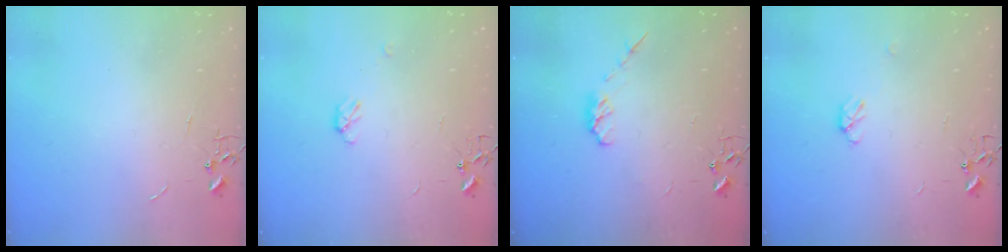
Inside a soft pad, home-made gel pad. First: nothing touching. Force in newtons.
{"total": 3.9, "press": 3.9, "slide": 0.6}
{"total": 5.8, "press": 5.8, "slide": 0.4}
{"total": 4.3, "press": 4.3, "slide": 0.6}